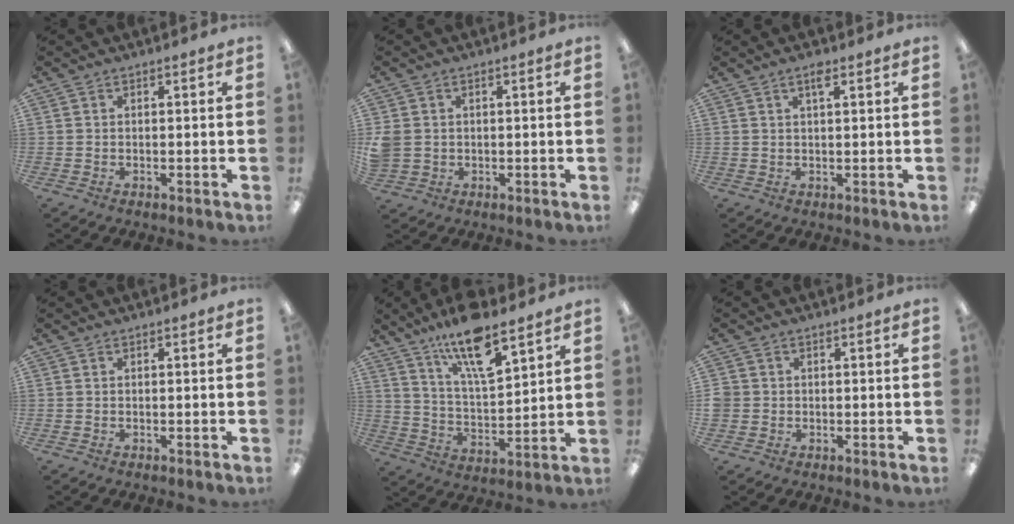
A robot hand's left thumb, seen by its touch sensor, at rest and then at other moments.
{"total": 3.4, "force": [0.3, 3.1, 1.1], "torque": [-0.023, 0.007, 0.009]}
{"total": 2.3, "force": [1.5, 0.5, 1.6], "torque": [-0.028, 0.001, 0.024]}
{"total": 0.0}
{"total": 15.7, "force": [11.4, 4.7, 9.6], "torque": [-0.165, -0.056, 0.191]}
{"total": 2.1, "force": [0.1, 2.1, 0.4], "torque": [-0.007, 0.003, 0.001]}